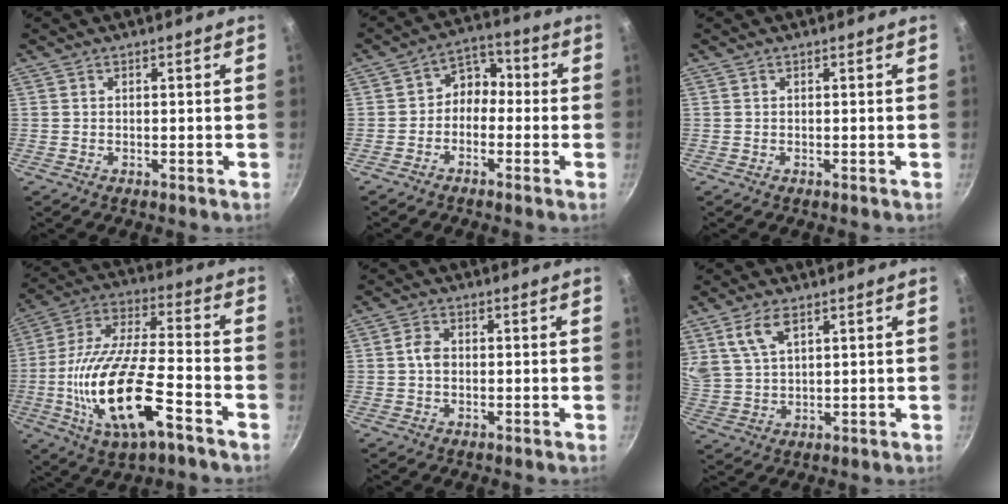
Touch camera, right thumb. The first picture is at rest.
{"total": 5.8, "force": [-1.5, 4.6, 3.1], "torque": [-0.012, 0.034, -0.041]}
{"total": 0.0}
{"total": 20.9, "force": [-7.4, 7.6, 18.0], "torque": [-0.345, 0.024, -0.142]}
{"total": 3.1, "force": [0.0, 2.3, 2.2], "torque": [-0.036, 0.009, -0.006]}
{"total": 7.3, "force": [3.9, 3.6, 5.0], "torque": [-0.090, -0.012, 0.087]}